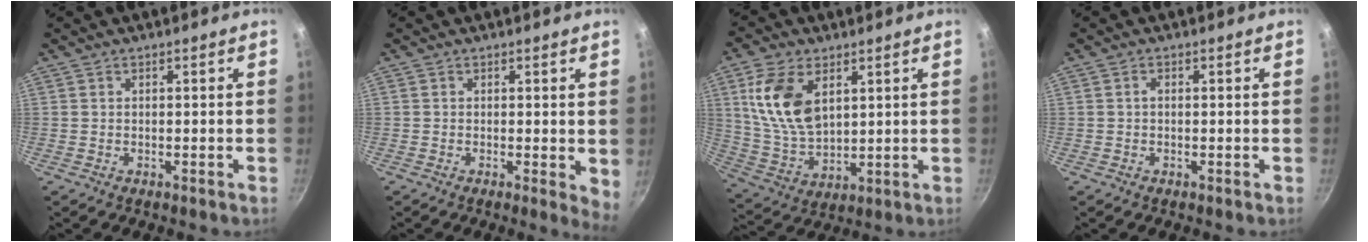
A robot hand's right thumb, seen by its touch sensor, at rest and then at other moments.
{"total": 3.3, "force": [0.2, 1.2, 3.1], "torque": [-0.035, -0.008, 0.002]}
{"total": 14.0, "force": [4.8, 8.3, 10.2], "torque": [-0.184, -0.024, 0.105]}
{"total": 0.7, "force": [0.0, 0.5, 0.5], "torque": [-0.009, 0.005, -0.001]}